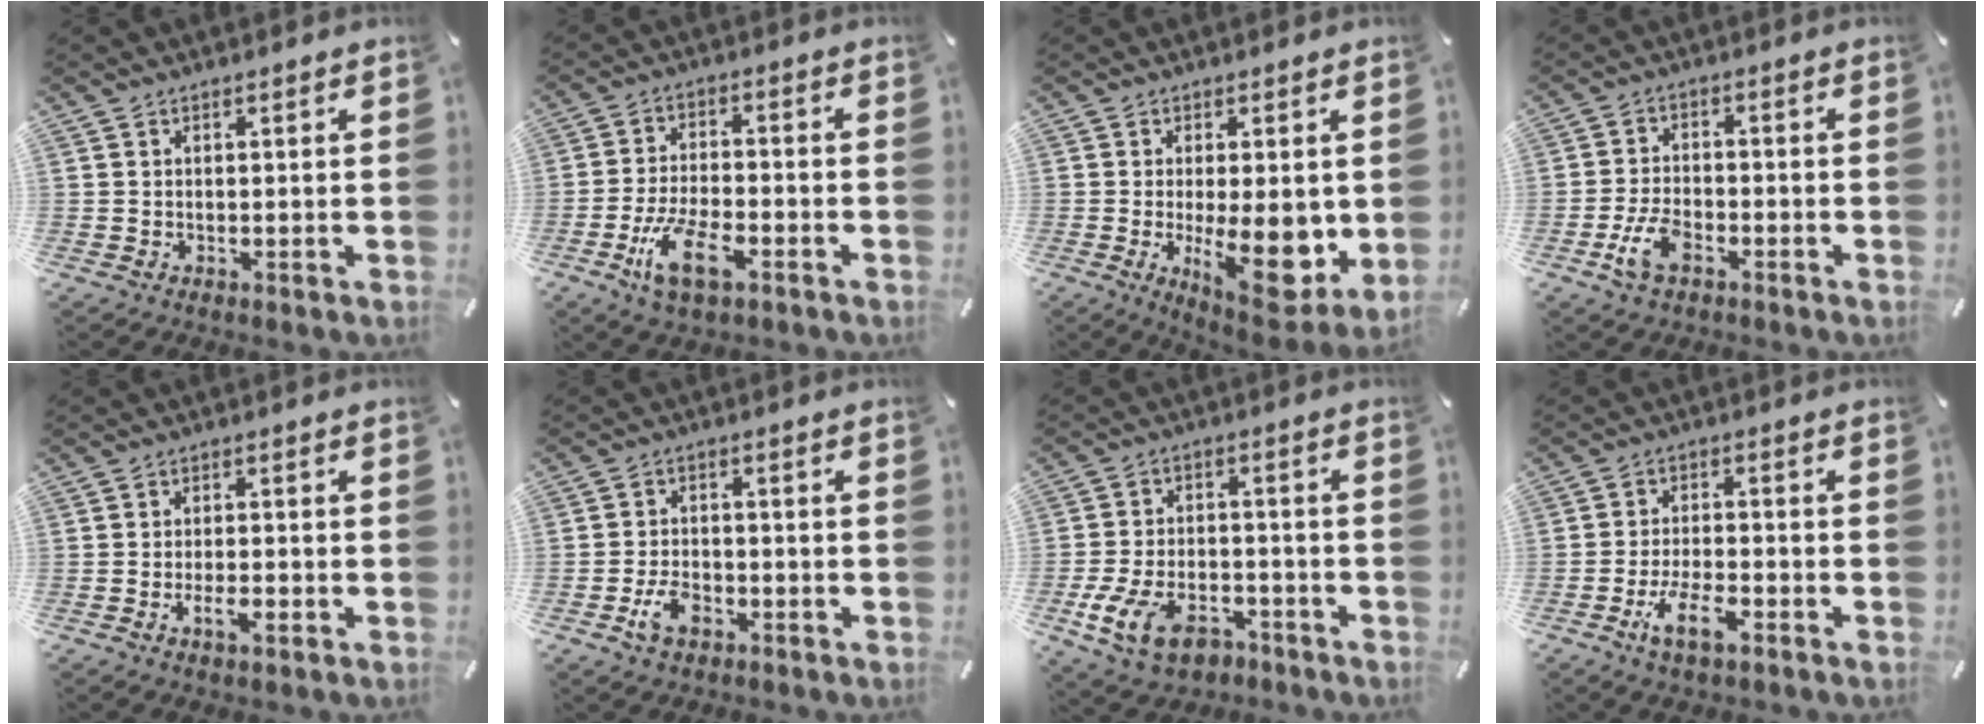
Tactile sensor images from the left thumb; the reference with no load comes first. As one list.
[{"total": 10.7, "force": [-5.2, 4.8, 8.0], "torque": [-0.171, 0.012, -0.096]}, {"total": 13.4, "force": [-1.9, 4.5, 12.5], "torque": [-0.177, -0.019, -0.022]}, {"total": 7.2, "force": [-3.3, 4.0, 5.0], "torque": [-0.117, 0.008, -0.065]}, {"total": 4.4, "force": [-2.1, 1.8, 3.4], "torque": [-0.060, 0.009, -0.037]}, {"total": 6.4, "force": [-2.9, 4.3, 3.8], "torque": [-0.078, 0.013, -0.053]}, {"total": 12.1, "force": [-6.2, 7.0, 7.6], "torque": [-0.157, 0.032, -0.113]}, {"total": 8.3, "force": [-4.3, 3.5, 6.1], "torque": [-0.125, 0.012, -0.079]}]